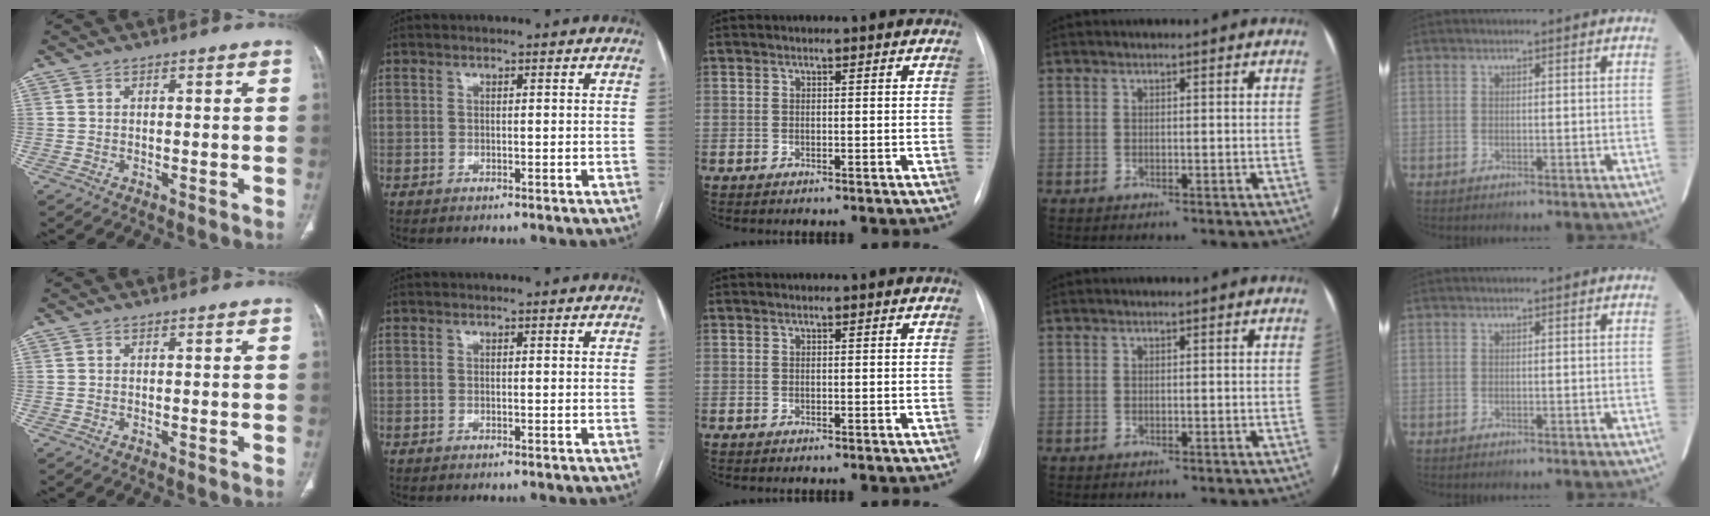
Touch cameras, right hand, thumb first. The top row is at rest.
{}